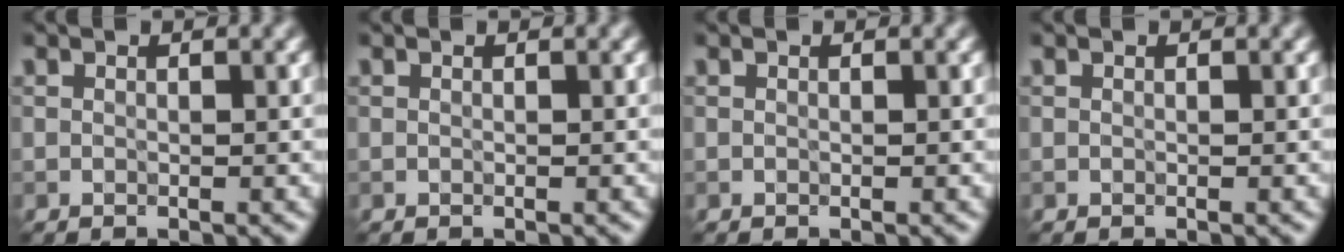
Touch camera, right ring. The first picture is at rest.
{"total": 0.0}
{"total": 0.0}
{"total": 0.0}